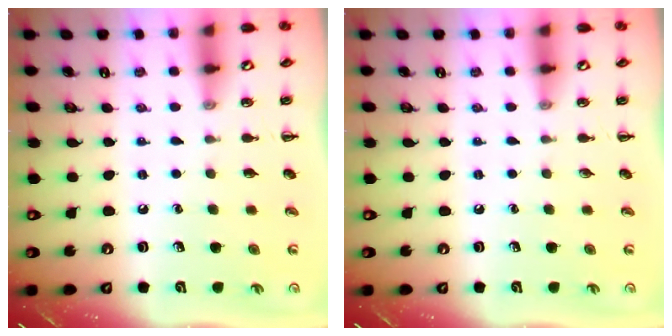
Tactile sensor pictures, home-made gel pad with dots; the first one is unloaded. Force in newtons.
{"total": 0.0}